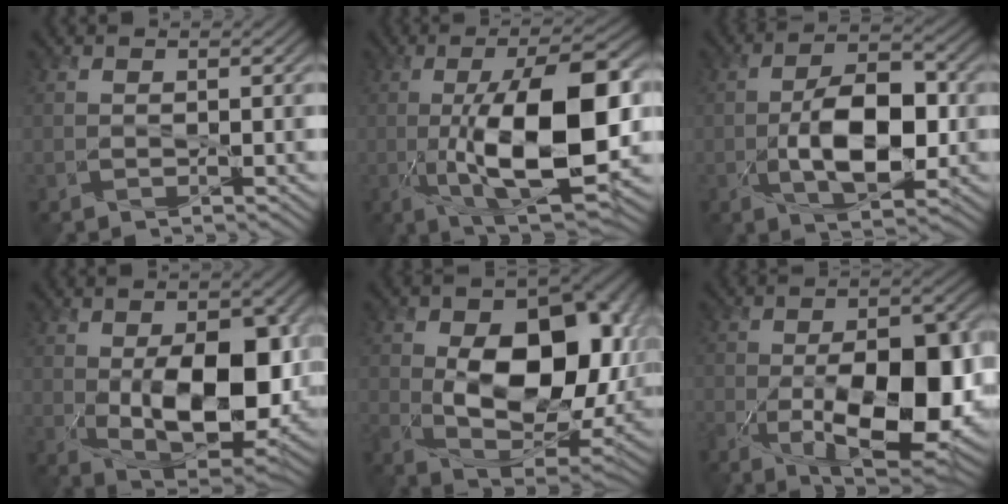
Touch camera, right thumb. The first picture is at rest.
{"total": 15.7, "force": [-1.8, 5.8, 14.5], "torque": [-0.229, 0.004, -0.032]}
{"total": 9.7, "force": [-1.6, 4.9, 8.3], "torque": [-0.148, -0.001, -0.026]}
{"total": 13.8, "force": [-0.9, 7.5, 11.6], "torque": [-0.178, -0.017, -0.002]}
{"total": 16.9, "force": [0.0, 11.2, 12.6], "torque": [-0.196, -0.039, 0.025]}
{"total": 16.5, "force": [-5.1, 7.5, 13.8], "torque": [-0.217, -0.021, -0.080]}